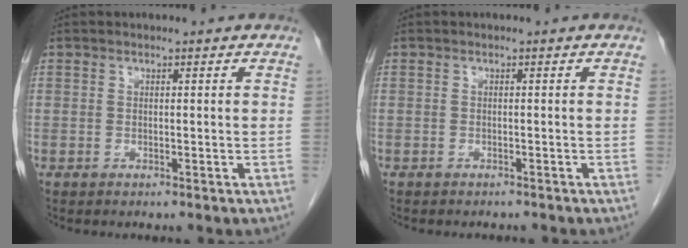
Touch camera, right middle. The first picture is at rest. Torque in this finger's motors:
{"motor_torque": [0.01, 0.01, 0.00, 0.02]}